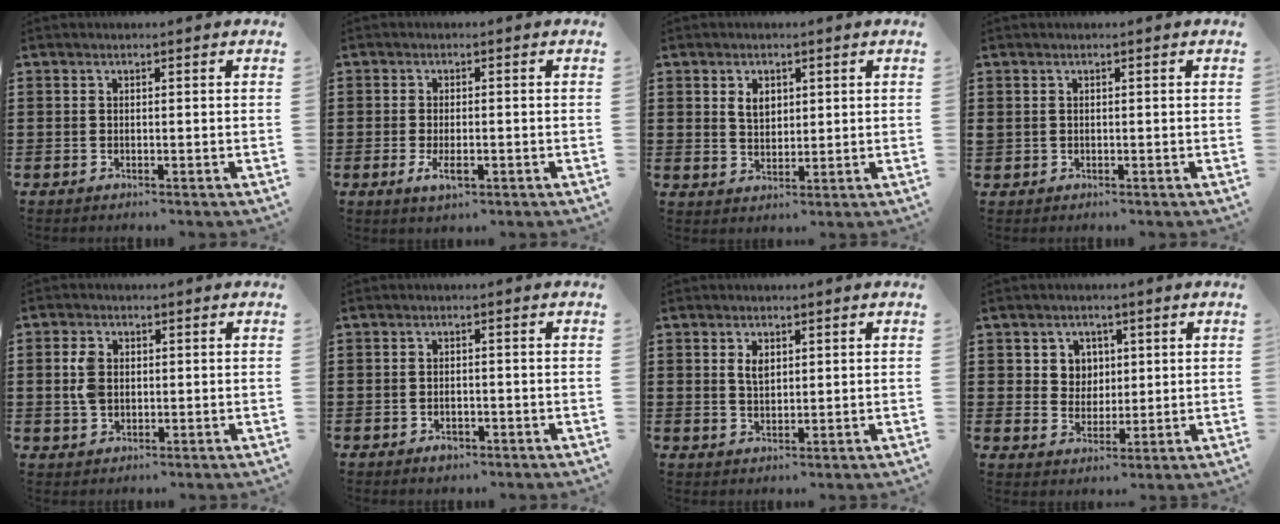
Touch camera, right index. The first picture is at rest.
{"total": 2.9, "force": [-1.0, 1.2, 2.5], "torque": [-0.051, -0.003, -0.020]}
{"total": 3.0, "force": [1.3, 2.2, 1.7], "torque": [-0.041, 0.009, 0.023]}
{"total": 0.5, "force": [0.1, 0.5, 0.1], "torque": [-0.003, 0.004, 0.002]}
{"total": 3.9, "force": [0.5, 2.7, 2.7], "torque": [-0.068, 0.009, 0.005]}
{"total": 1.4, "force": [-0.9, 0.7, 0.7], "torque": [-0.017, -0.006, -0.017]}
{"total": 2.3, "force": [0.9, 1.3, 1.7], "torque": [-0.028, 0.001, 0.014]}
{"total": 4.2, "force": [1.4, 3.9, 0.7], "torque": [-0.025, 0.010, 0.023]}